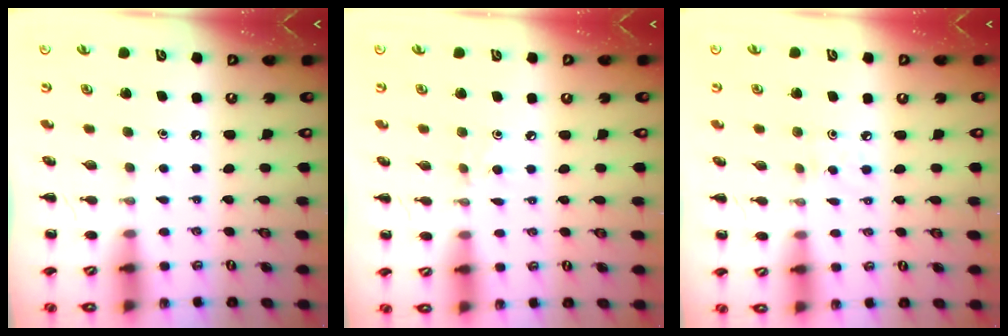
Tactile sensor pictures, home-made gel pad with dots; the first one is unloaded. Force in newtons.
{"total": 2.9, "press": 2.7, "slide": 1.1}
{"total": 2.7, "press": 2.5, "slide": 0.9}